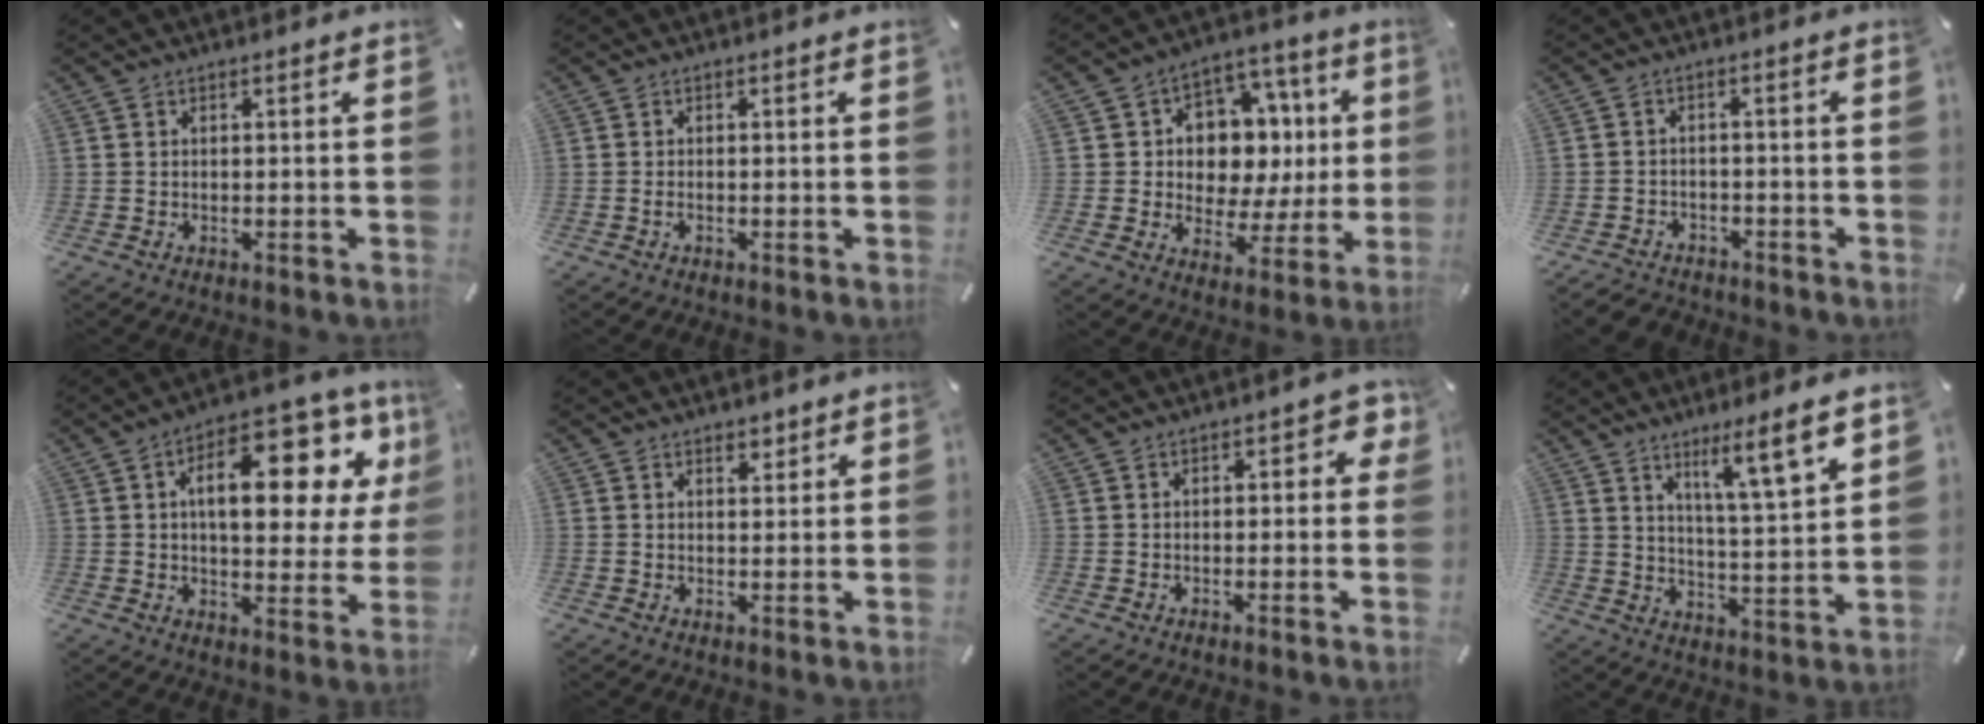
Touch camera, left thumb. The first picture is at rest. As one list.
[{"total": 0.6, "force": [-0.4, 0.2, 0.4], "torque": [-0.011, -0.002, -0.007]}, {"total": 11.2, "force": [1.9, 10.0, 4.7], "torque": [-0.060, -0.028, 0.044]}, {"total": 3.1, "force": [-2.5, 1.7, 0.5], "torque": [-0.015, 0.014, -0.054]}, {"total": 19.5, "force": [7.3, 9.5, 15.4], "torque": [-0.218, -0.040, 0.114]}, {"total": 2.2, "force": [1.5, 1.5, 0.5], "torque": [0.004, -0.004, 0.023]}, {"total": 3.3, "force": [0.5, 2.1, 2.6], "torque": [-0.027, 0.002, 0.001]}, {"total": 10.6, "force": [7.1, 1.4, 7.7], "torque": [-0.112, -0.048, 0.113]}]